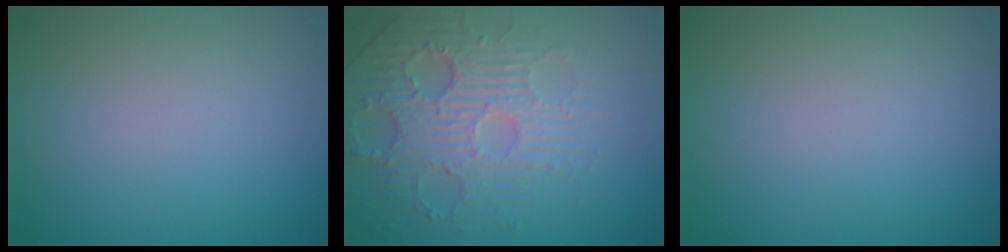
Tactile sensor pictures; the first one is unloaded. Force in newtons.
{"total": 4.7, "press": 4.2, "slide": 2.1}
{"total": 0.0}